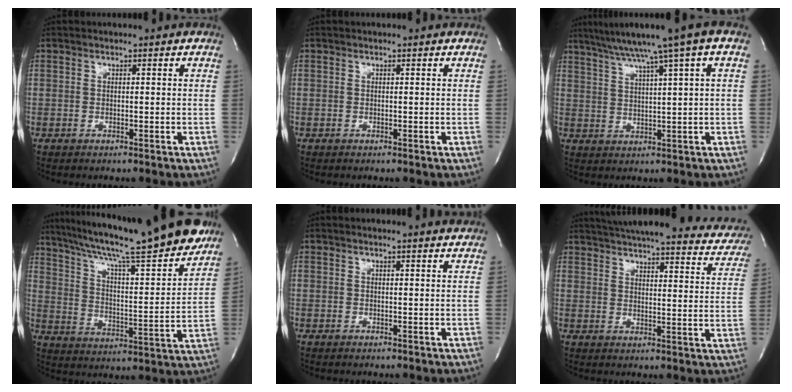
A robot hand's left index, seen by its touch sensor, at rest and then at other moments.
{"total": 0.0}
{"total": 10.2, "force": [6.5, -1.4, 7.8], "torque": [-0.129, 0.021, 0.103]}
{"total": 26.3, "force": [21.8, 2.4, 14.5], "torque": [-0.247, -0.017, 0.317]}
{"total": 4.0, "force": [3.8, -0.2, 1.0], "torque": [-0.019, -0.002, 0.034]}
{"total": 29.2, "force": [25.5, 5.5, 13.1], "torque": [-0.201, -0.041, 0.298]}